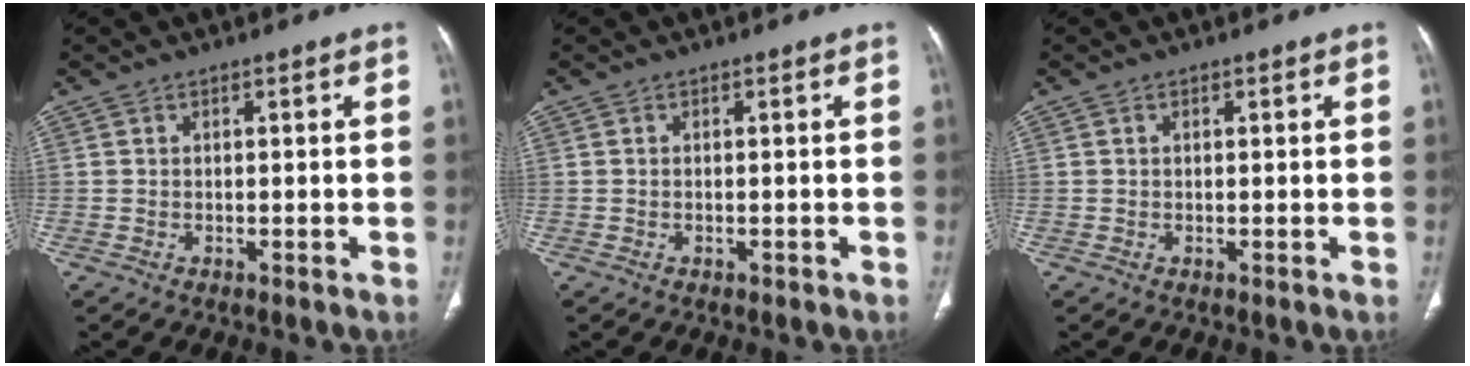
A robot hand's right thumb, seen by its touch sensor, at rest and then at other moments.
{"total": 0.0}
{"total": 0.0}